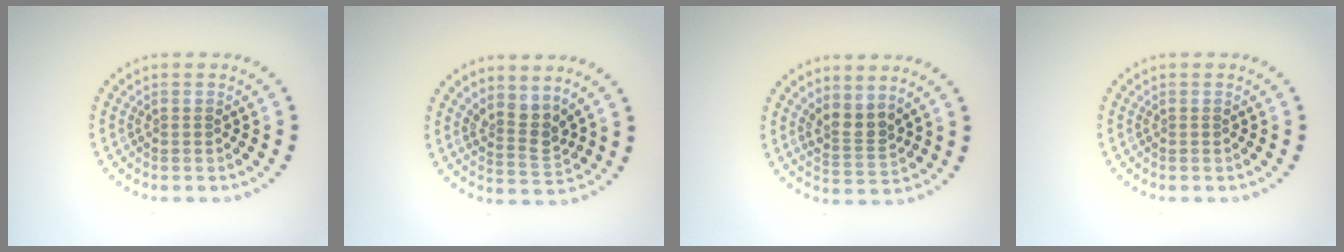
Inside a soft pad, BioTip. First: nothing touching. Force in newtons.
{"total": 2.5, "press": 1.9, "slide": 1.7}
{"total": 2.5, "press": 2.0, "slide": 1.6}
{"total": 0.0}